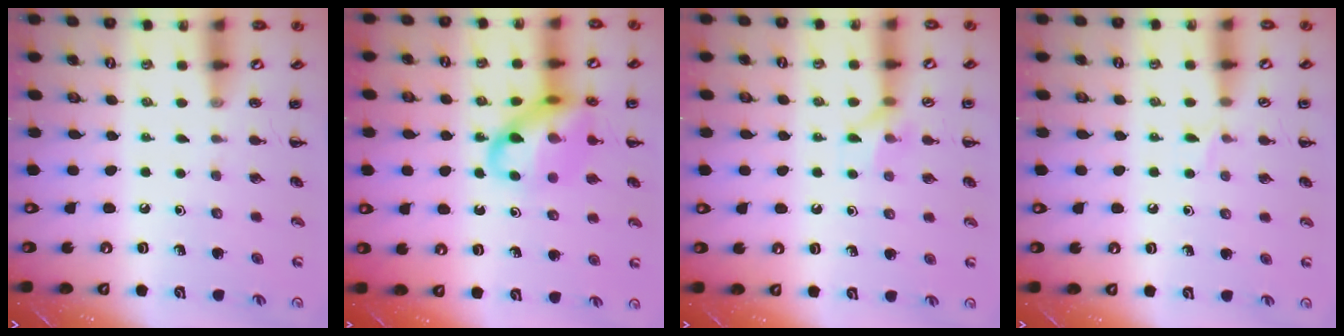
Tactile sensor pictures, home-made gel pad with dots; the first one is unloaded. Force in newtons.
{"total": 15.0, "press": 14.7, "slide": 2.8}
{"total": 6.9, "press": 6.9, "slide": 0.4}
{"total": 4.3, "press": 4.1, "slide": 1.3}